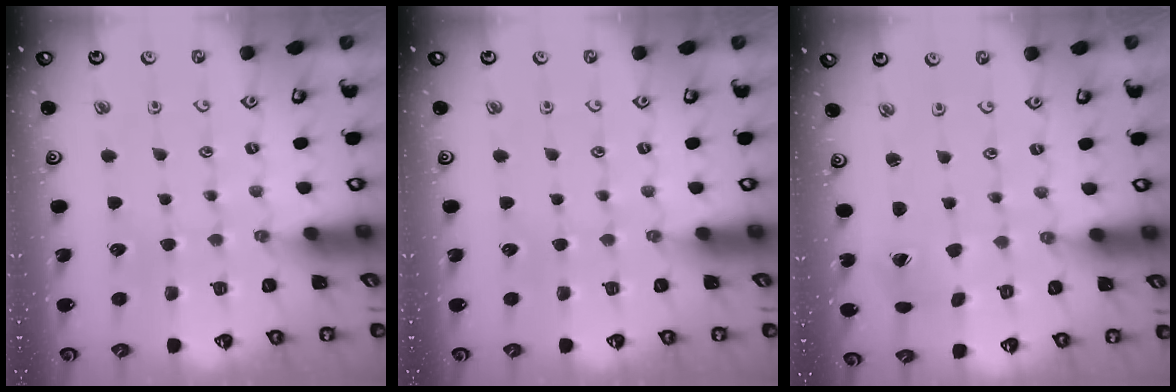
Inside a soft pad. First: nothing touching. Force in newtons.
{"total": 0.0}
{"total": 1.7, "press": 1.7, "slide": 0.2}